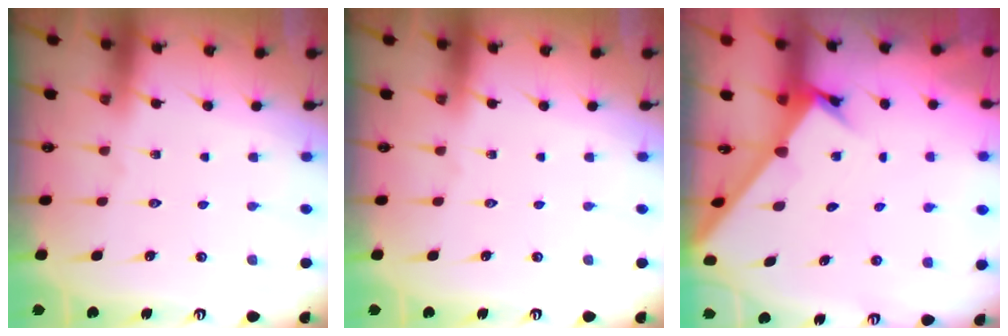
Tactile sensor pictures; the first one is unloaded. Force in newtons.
{"total": 0.0}
{"total": 2.1, "press": 2.1, "slide": 0.2}